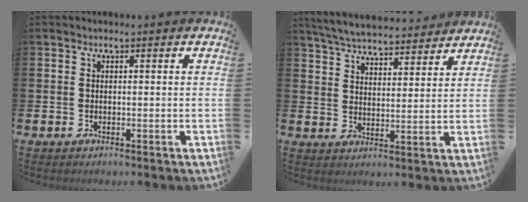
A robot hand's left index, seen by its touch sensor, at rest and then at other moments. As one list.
[{"total": 5.8, "force": [5.7, 0.8, 1.0], "torque": [-0.044, -0.036, 0.101]}]